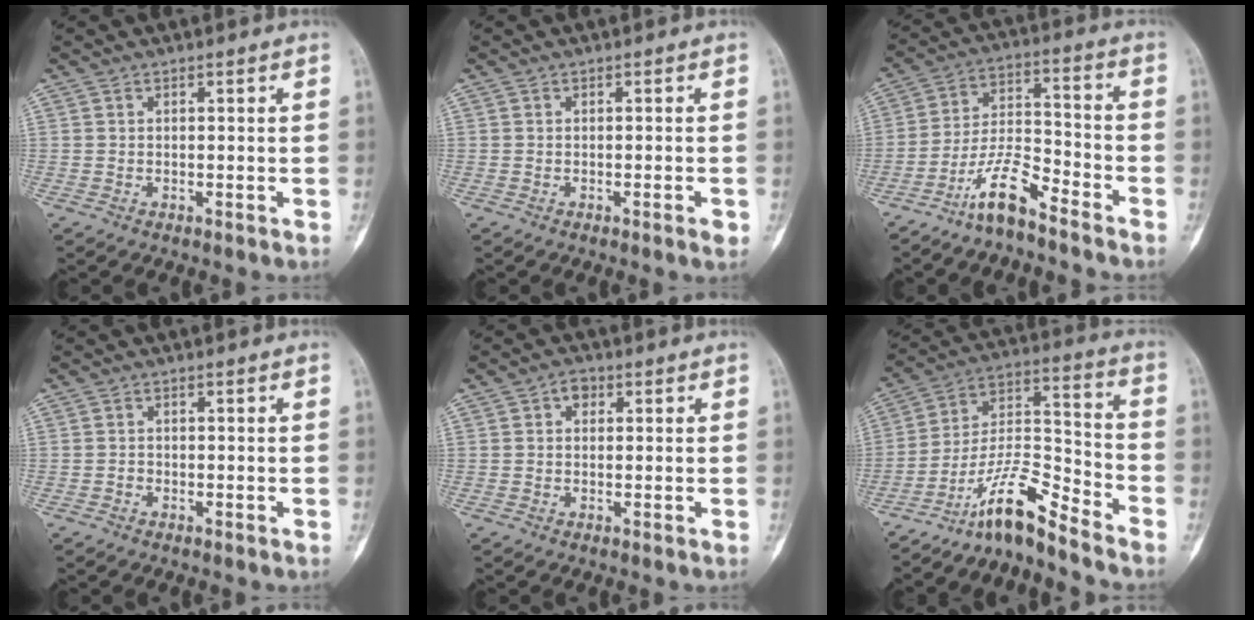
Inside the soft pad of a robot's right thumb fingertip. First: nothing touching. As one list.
[{"total": 1.5, "force": [-0.7, 0.2, 1.4], "torque": [-0.022, -0.003, -0.008]}, {"total": 9.4, "force": [-7.2, 2.2, 5.6], "torque": [-0.107, 0.070, -0.139]}, {"total": 0.6, "force": [-0.4, 0.4, 0.2], "torque": [0.000, 0.002, -0.011]}, {"total": 2.4, "force": [0.8, 1.9, 1.3], "torque": [-0.008, 0.005, 0.007]}, {"total": 12.0, "force": [-9.9, 1.9, 6.4], "torque": [-0.124, 0.102, -0.186]}]